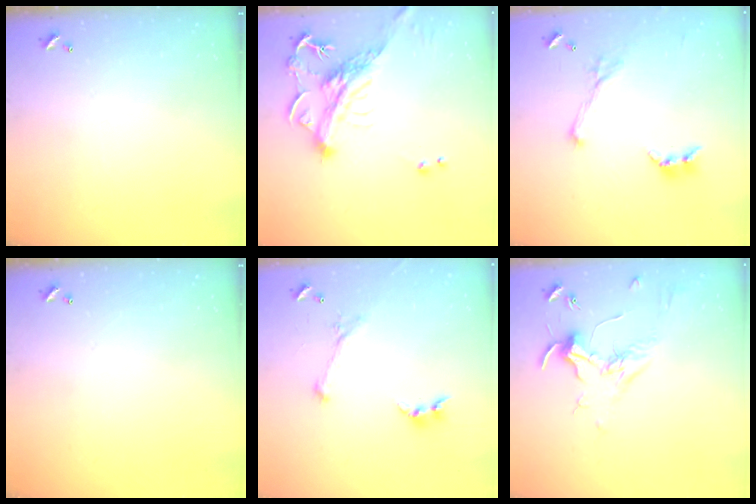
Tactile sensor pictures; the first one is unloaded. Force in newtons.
{"total": 3.5, "press": 3.2, "slide": 1.4}
{"total": 1.1, "press": 0.6, "slide": 0.9}
{"total": 0.0}
{"total": 2.8, "press": 2.6, "slide": 0.9}
{"total": 1.7, "press": 1.5, "slide": 0.9}